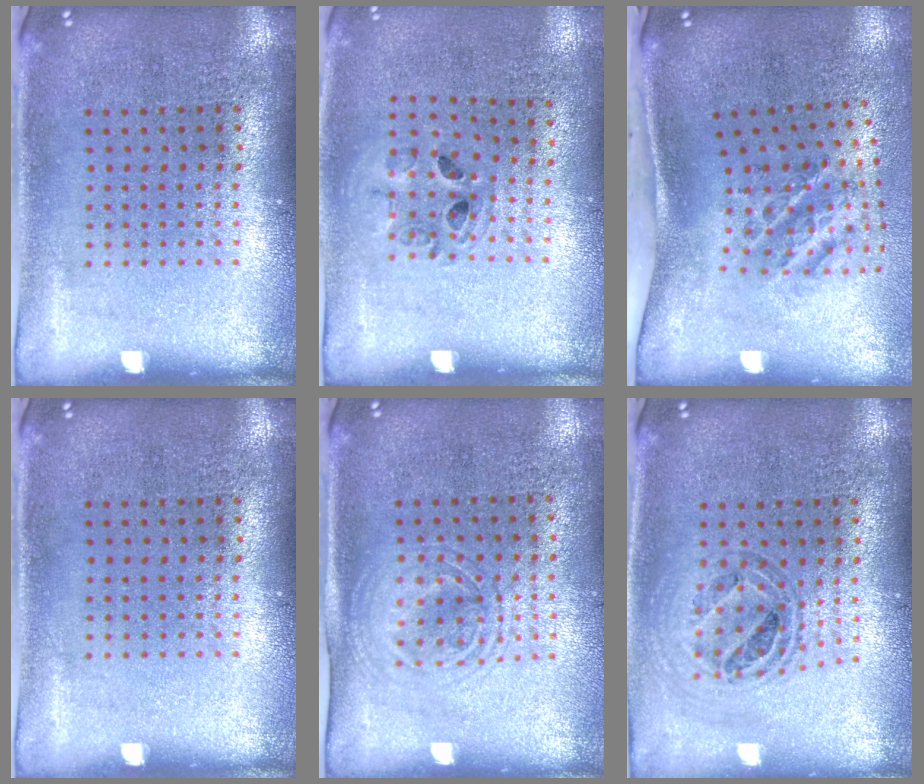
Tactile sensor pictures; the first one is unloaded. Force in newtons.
{"total": 0.9, "press": 0.9, "slide": 0.1}
{"total": 1.8, "press": 1.2, "slide": 1.3}
{"total": 0.0}
{"total": 1.5, "press": 1.3, "slide": 0.6}
{"total": 0.7, "press": 0.7, "slide": 0.0}